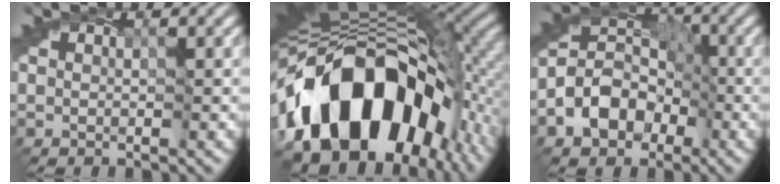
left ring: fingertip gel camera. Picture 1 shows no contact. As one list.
[{"total": 17.8, "force": [-6.4, 10.3, 13.0], "torque": [-0.213, -0.016, -0.105]}, {"total": 5.9, "force": [-2.6, 4.5, 2.8], "torque": [-0.041, 0.011, -0.058]}]